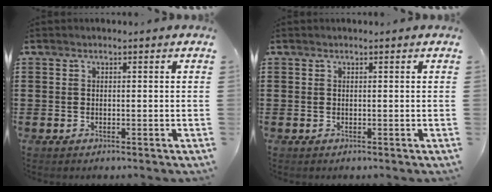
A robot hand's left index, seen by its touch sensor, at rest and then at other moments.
{"total": 0.0}